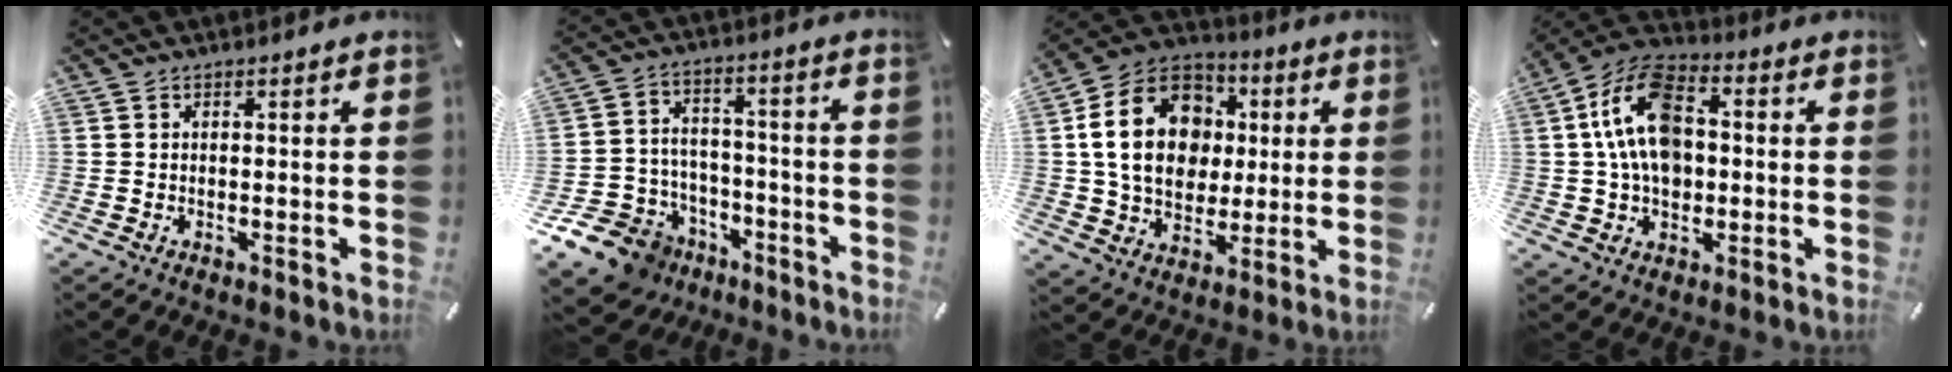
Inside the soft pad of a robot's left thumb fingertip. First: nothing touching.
{"total": 13.2, "force": [-8.2, 9.6, 3.6], "torque": [-0.073, 0.057, -0.140]}
{"total": 19.3, "force": [2.4, 15.5, 11.2], "torque": [-0.210, 0.009, 0.044]}
{"total": 14.6, "force": [1.0, 10.3, 10.4], "torque": [-0.230, 0.012, 0.018]}